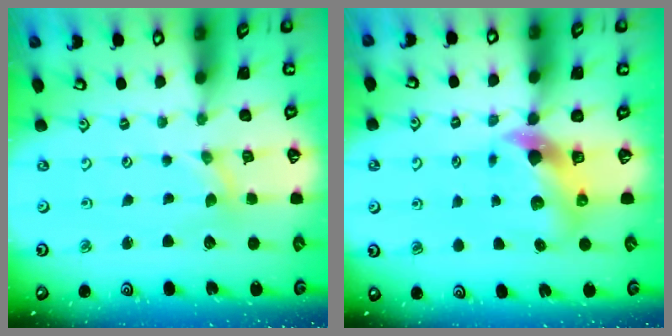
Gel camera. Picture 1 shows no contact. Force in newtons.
{"total": 7.9, "press": 7.8, "slide": 1.3}